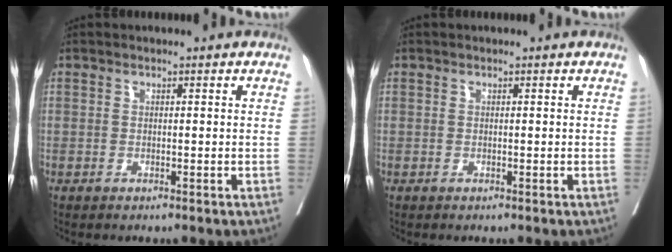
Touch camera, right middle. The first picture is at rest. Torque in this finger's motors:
{"motor_torque": [0.00, 0.01, 0.00, 0.00]}